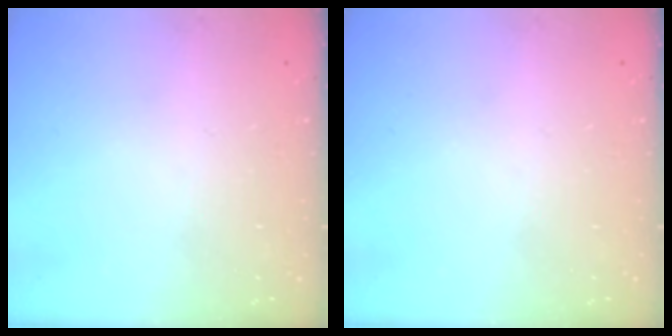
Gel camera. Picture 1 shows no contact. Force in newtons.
{"total": 0.0}